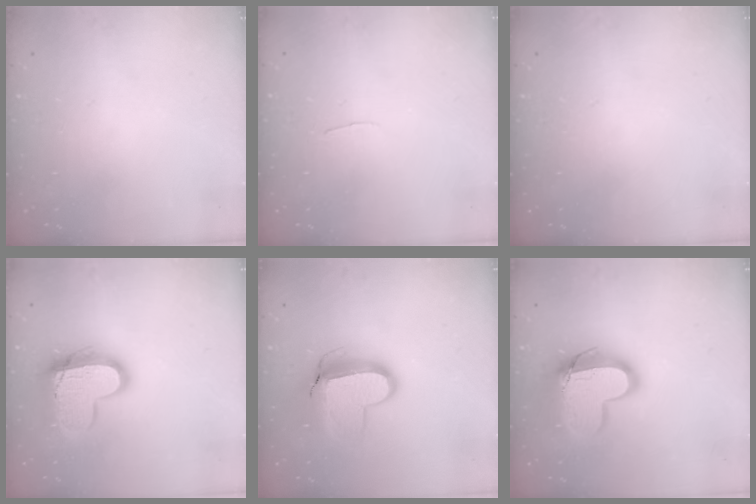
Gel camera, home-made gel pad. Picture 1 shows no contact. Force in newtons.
{"total": 2.0, "press": 2.0, "slide": 0.2}
{"total": 0.0}
{"total": 14.9, "press": 14.9, "slide": 1.4}
{"total": 11.8, "press": 11.8, "slide": 1.2}
{"total": 15.2, "press": 15.2, "slide": 1.3}